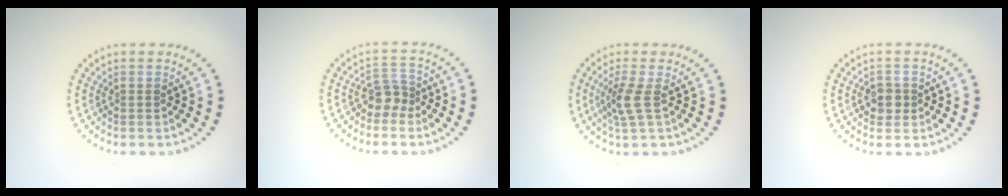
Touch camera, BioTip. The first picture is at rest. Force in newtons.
{"total": 2.1, "press": 1.6, "slide": 1.3}
{"total": 2.3, "press": 1.8, "slide": 1.5}
{"total": 1.7, "press": 1.7, "slide": 0.5}